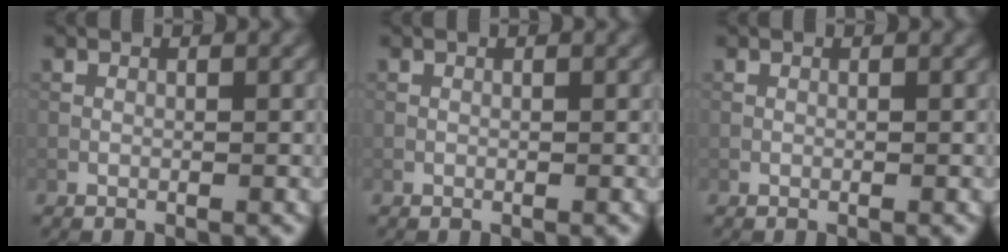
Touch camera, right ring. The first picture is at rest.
{"total": 0.0}
{"total": 0.0}